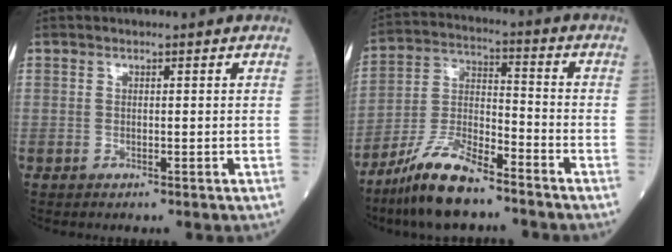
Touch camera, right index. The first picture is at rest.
{"total": 11.7, "force": [-9.1, 2.3, 7.0], "torque": [-0.144, -0.011, -0.174]}